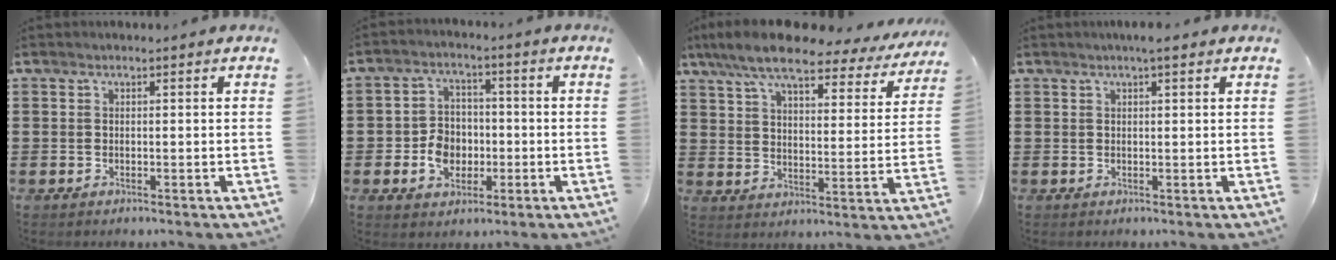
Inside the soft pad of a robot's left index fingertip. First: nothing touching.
{"total": 6.1, "force": [-1.4, 4.9, 3.3], "torque": [-0.068, 0.007, -0.028]}
{"total": 10.0, "force": [8.1, 2.0, 5.4], "torque": [-0.127, -0.033, 0.138]}
{"total": 1.9, "force": [1.3, 0.1, 1.4], "torque": [-0.029, 0.002, 0.023]}